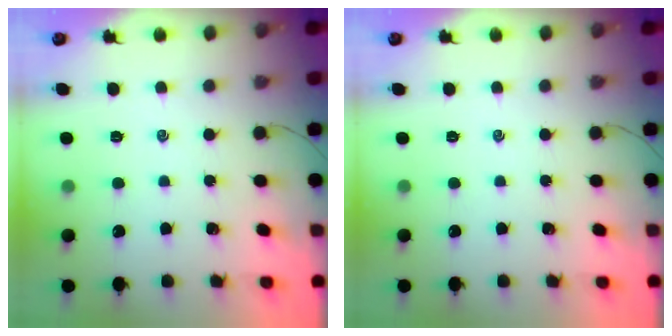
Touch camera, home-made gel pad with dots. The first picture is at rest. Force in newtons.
{"total": 0.0}